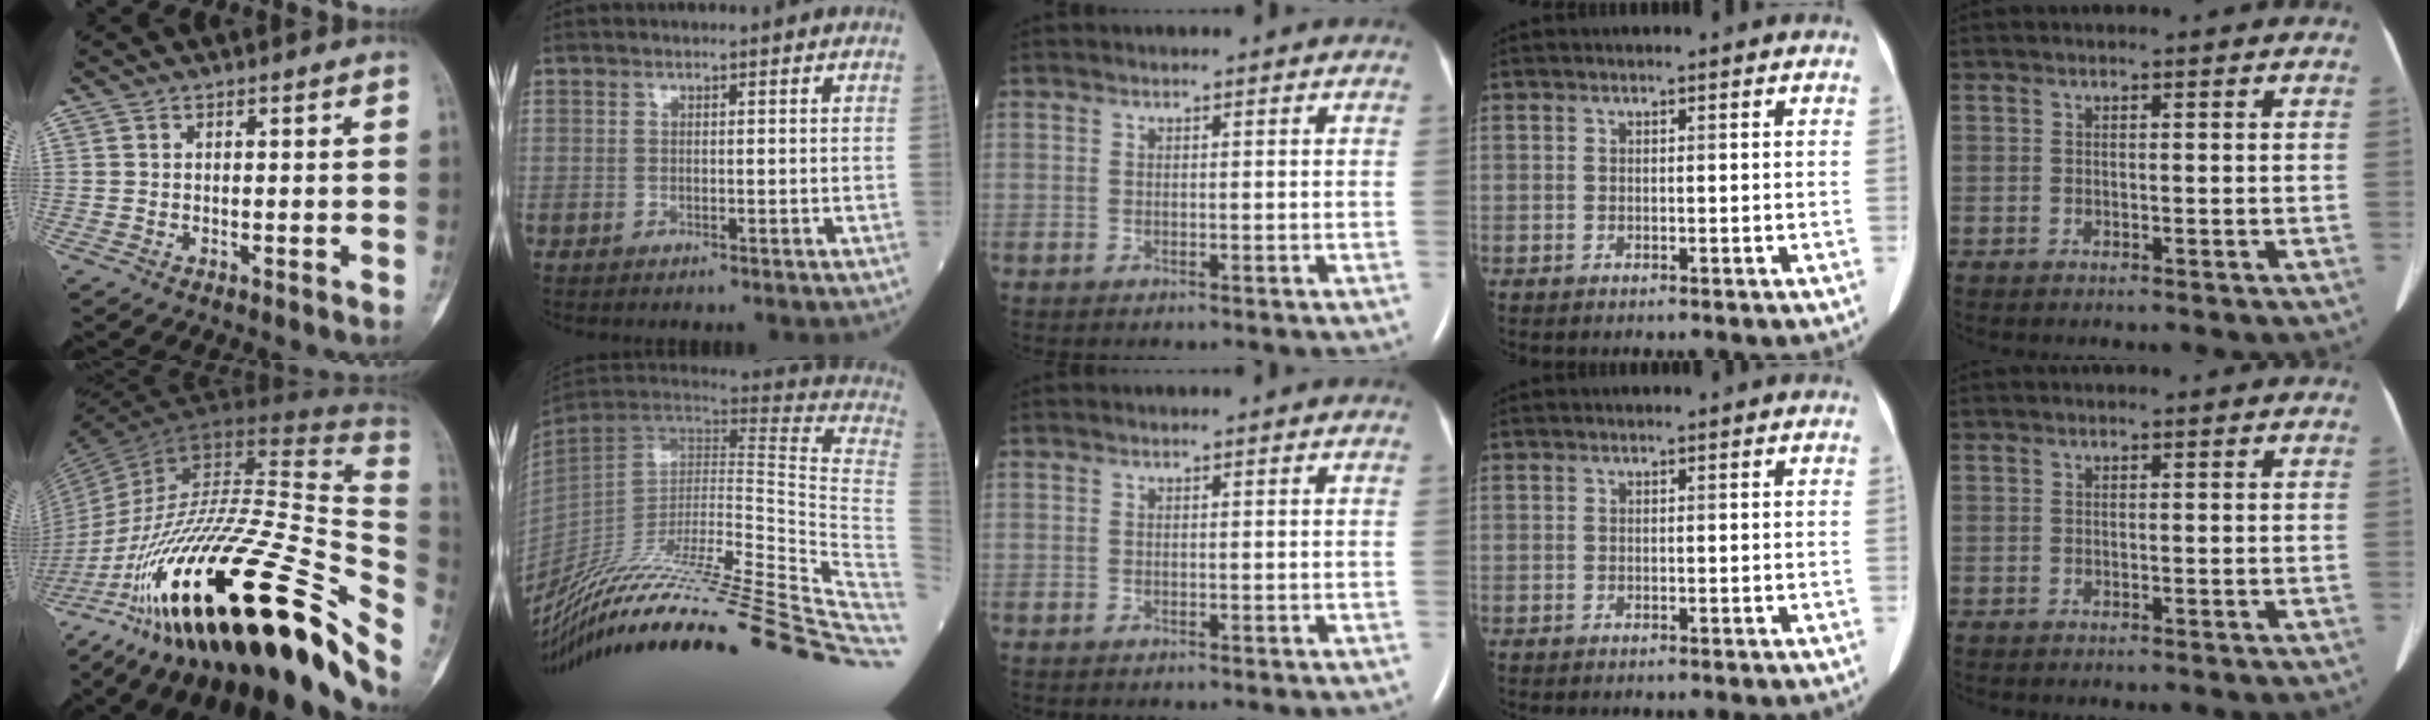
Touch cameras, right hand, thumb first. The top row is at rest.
{"thumb": {"total": 46.2, "force": [-20.2, 14.2, 39.0], "torque": [-0.544, 0.042, -0.322]}, "index": {"total": 40.2, "force": [-33.0, -0.9, 22.9], "torque": [-0.211, -0.084, -0.484]}}